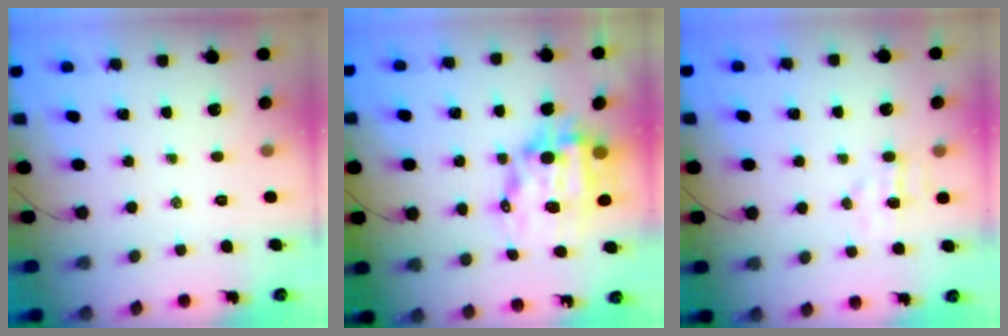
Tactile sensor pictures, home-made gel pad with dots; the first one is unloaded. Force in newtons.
{"total": 13.2, "press": 12.9, "slide": 2.9}
{"total": 5.5, "press": 5.4, "slide": 1.1}